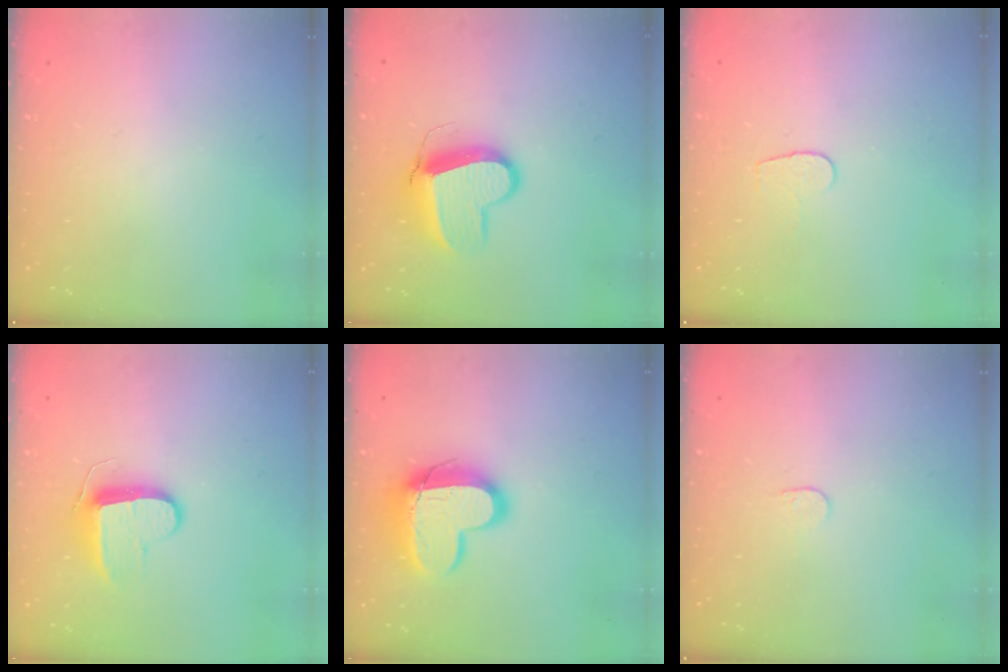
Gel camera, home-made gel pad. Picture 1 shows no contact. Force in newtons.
{"total": 12.0, "press": 11.9, "slide": 1.2}
{"total": 4.7, "press": 4.6, "slide": 0.4}
{"total": 9.7, "press": 9.7, "slide": 0.4}
{"total": 15.2, "press": 15.2, "slide": 1.3}
{"total": 3.4, "press": 3.3, "slide": 0.3}